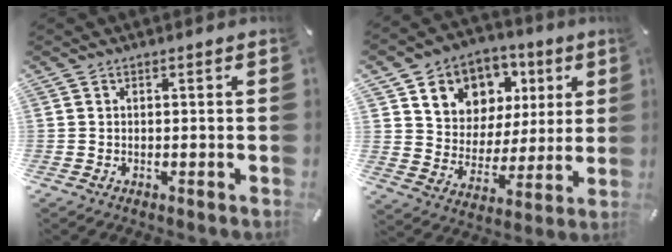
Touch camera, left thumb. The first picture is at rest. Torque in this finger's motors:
{"motor_torque": [0.64, 0.66, 1.40, -1.37, 0.10]}